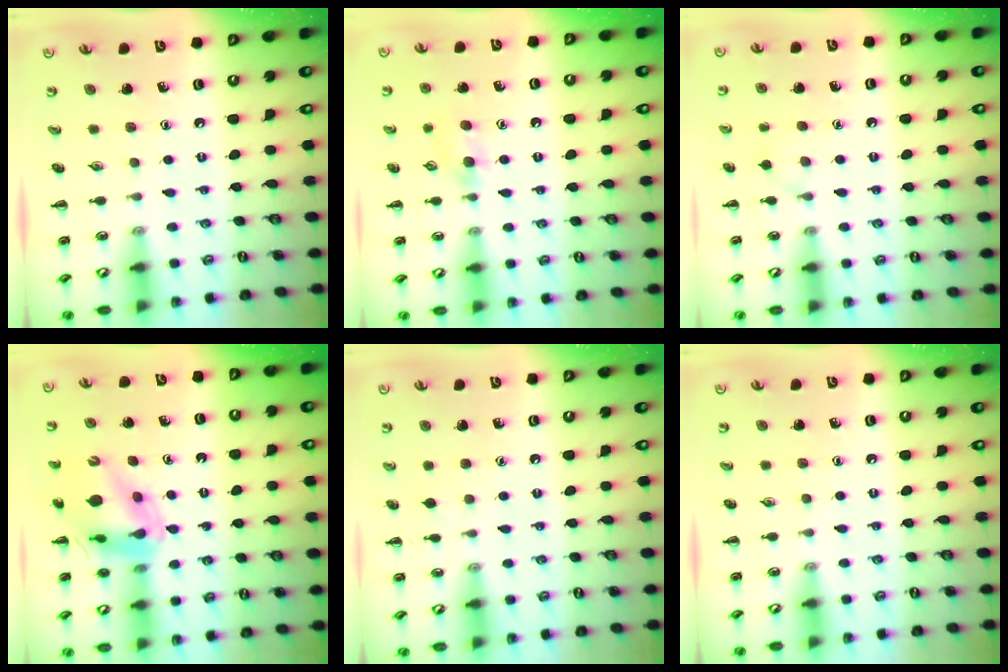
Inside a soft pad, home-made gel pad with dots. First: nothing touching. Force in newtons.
{"total": 6.1, "press": 5.8, "slide": 1.7}
{"total": 5.6, "press": 5.4, "slide": 1.7}
{"total": 13.5, "press": 12.9, "slide": 3.8}
{"total": 2.3, "press": 2.0, "slide": 1.0}
{"total": 0.0}